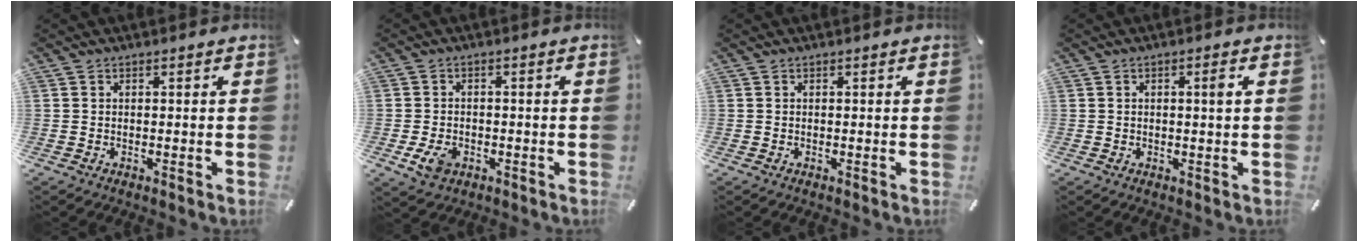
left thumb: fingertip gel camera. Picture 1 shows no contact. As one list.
[{"total": 4.9, "force": [-1.8, 3.5, 3.0], "torque": [-0.060, 0.001, -0.036]}, {"total": 0.0}, {"total": 2.0, "force": [0.4, 0.3, 1.9], "torque": [-0.029, -0.001, 0.003]}]